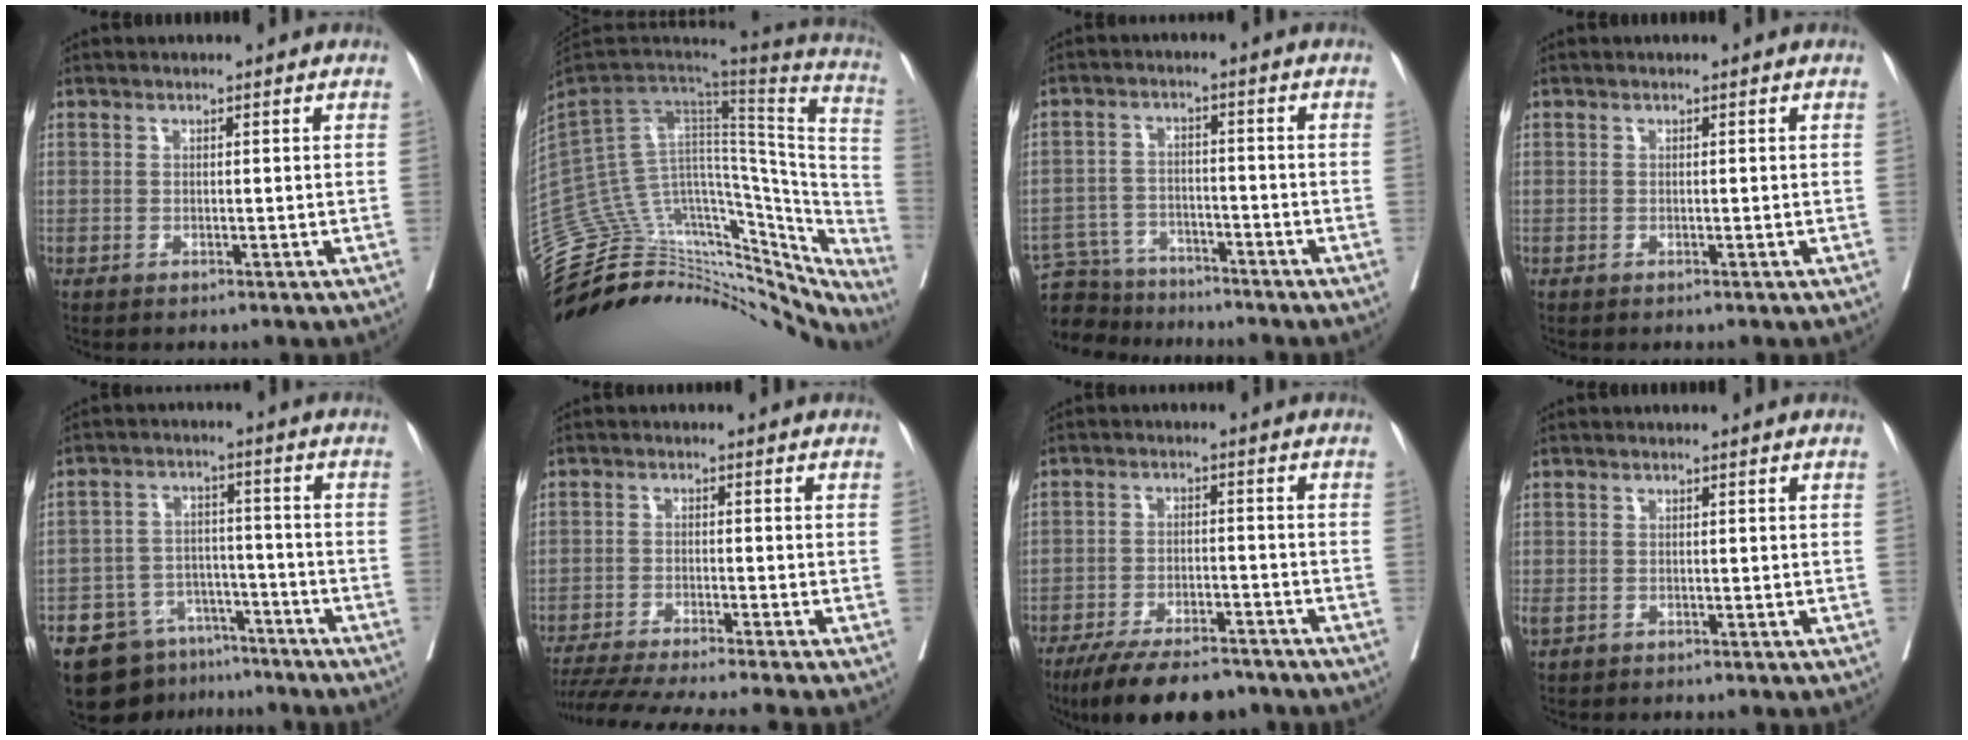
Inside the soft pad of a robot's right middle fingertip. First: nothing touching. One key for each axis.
{"total": 40.0, "fx": -34.1, "fy": 15.2, "fz": 14.4, "tx": -0.200, "ty": 0.025, "tz": -0.438}
{"total": 7.9, "fx": -7.4, "fy": 2.7, "fz": 0.0, "tx": -0.001, "ty": 0.016, "tz": -0.128}
{"total": 0.0}
{"total": 9.9, "fx": -7.5, "fy": 5.9, "fz": 2.7, "tx": -0.039, "ty": 0.026, "tz": -0.116}
{"total": 13.1, "fx": -11.5, "fy": -1.6, "fz": 6.0, "tx": -0.077, "ty": -0.025, "tz": -0.181}
{"total": 12.3, "fx": -10.1, "fy": 3.8, "fz": 5.9, "tx": -0.084, "ty": -0.004, "tz": -0.157}
{"total": 0.9, "fx": -0.3, "fy": 0.7, "fz": 0.5, "tx": -0.015, "ty": 0.000, "tz": -0.002}